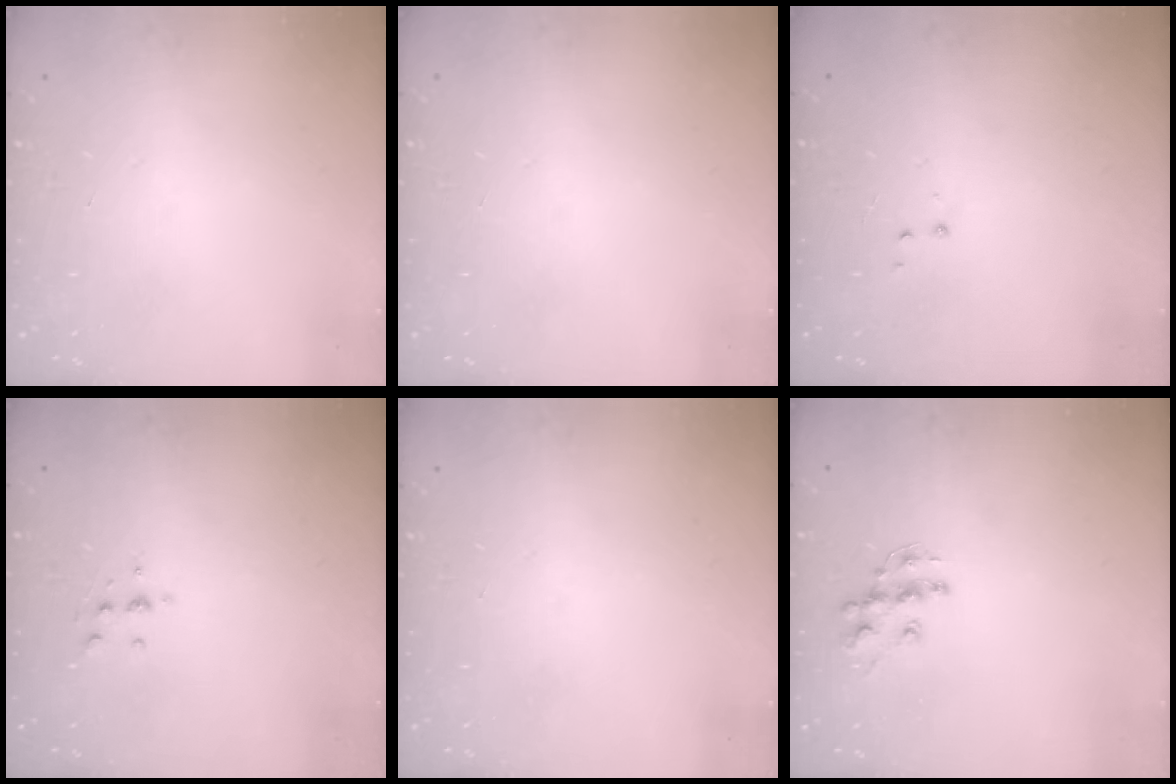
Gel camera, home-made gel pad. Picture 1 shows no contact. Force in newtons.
{"total": 0.0}
{"total": 2.9, "press": 2.8, "slide": 0.4}
{"total": 4.4, "press": 4.4, "slide": 0.7}
{"total": 0.0}
{"total": 9.8, "press": 9.8, "slide": 0.6}